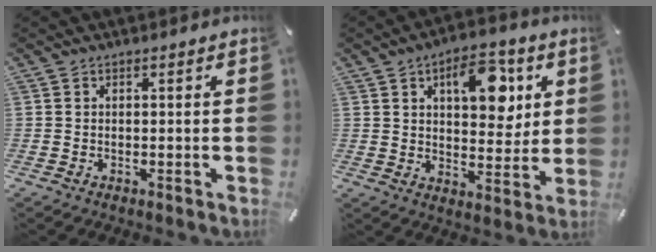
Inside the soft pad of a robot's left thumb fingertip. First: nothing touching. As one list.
[{"total": 13.1, "force": [5.3, 7.4, 9.4], "torque": [-0.113, -0.017, 0.084]}]